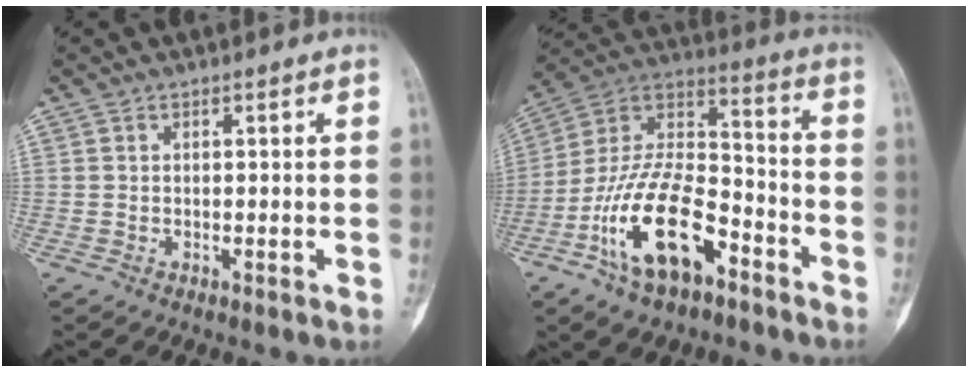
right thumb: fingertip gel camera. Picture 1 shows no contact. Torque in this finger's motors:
{"motor_torque": [0.33, 0.99, 1.40, -1.37, 0.25]}